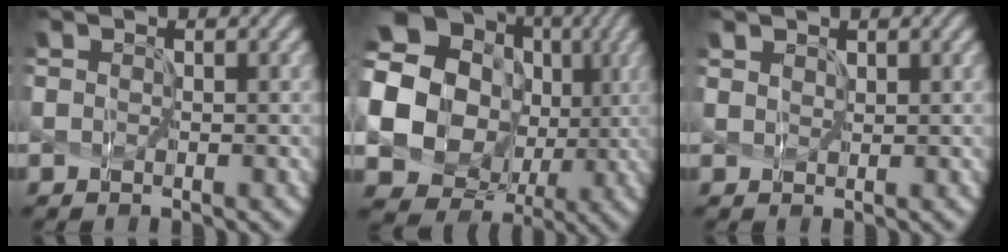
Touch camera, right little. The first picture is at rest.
{"total": 19.5, "force": [2.3, 17.8, 7.5], "torque": [-0.189, 0.015, -0.002]}
{"total": 1.9, "force": [1.3, 1.1, 0.8], "torque": [-0.006, 0.012, 0.011]}